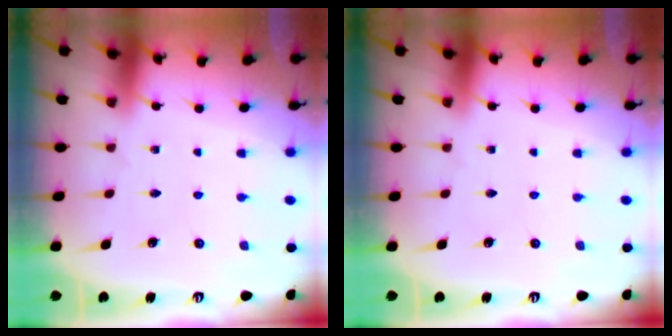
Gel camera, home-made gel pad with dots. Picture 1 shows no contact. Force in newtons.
{"total": 0.0}